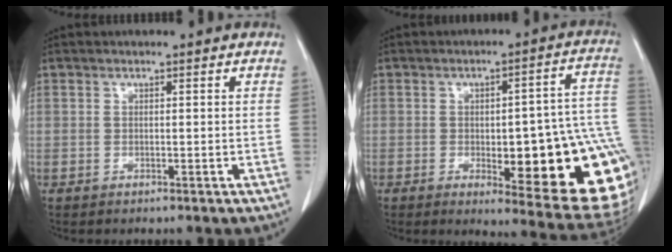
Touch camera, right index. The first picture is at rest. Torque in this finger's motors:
{"motor_torque": [2.14, 0.00, 0.77, 0.12]}